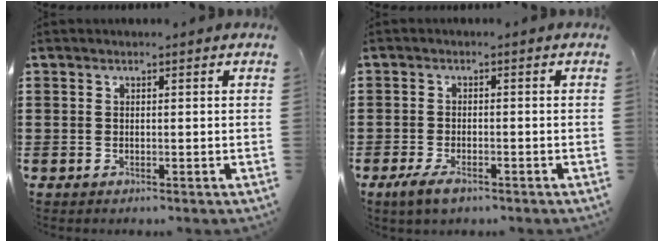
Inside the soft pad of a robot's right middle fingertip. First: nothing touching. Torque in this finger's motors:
{"motor_torque": [1.83, 0.31, 0.35, 0.14]}